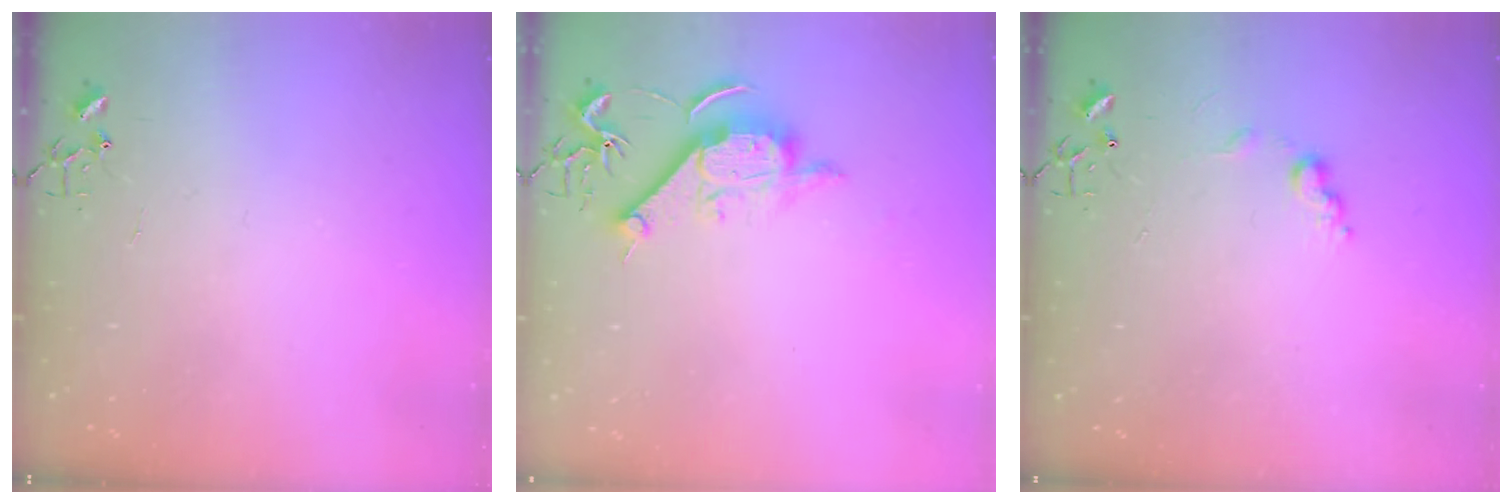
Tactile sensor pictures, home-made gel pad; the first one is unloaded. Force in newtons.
{"total": 12.0, "press": 11.9, "slide": 1.1}
{"total": 7.0, "press": 7.0, "slide": 0.8}